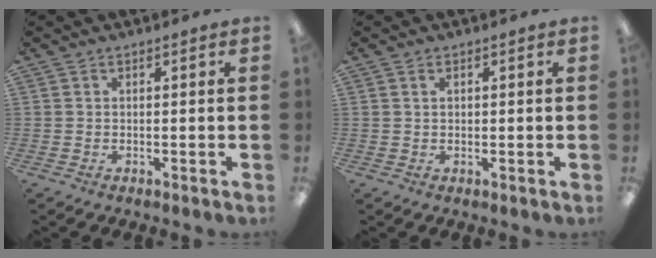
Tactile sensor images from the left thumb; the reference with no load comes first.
{"total": 1.1, "force": [0.5, 0.7, 0.7], "torque": [-0.016, 0.003, 0.008]}